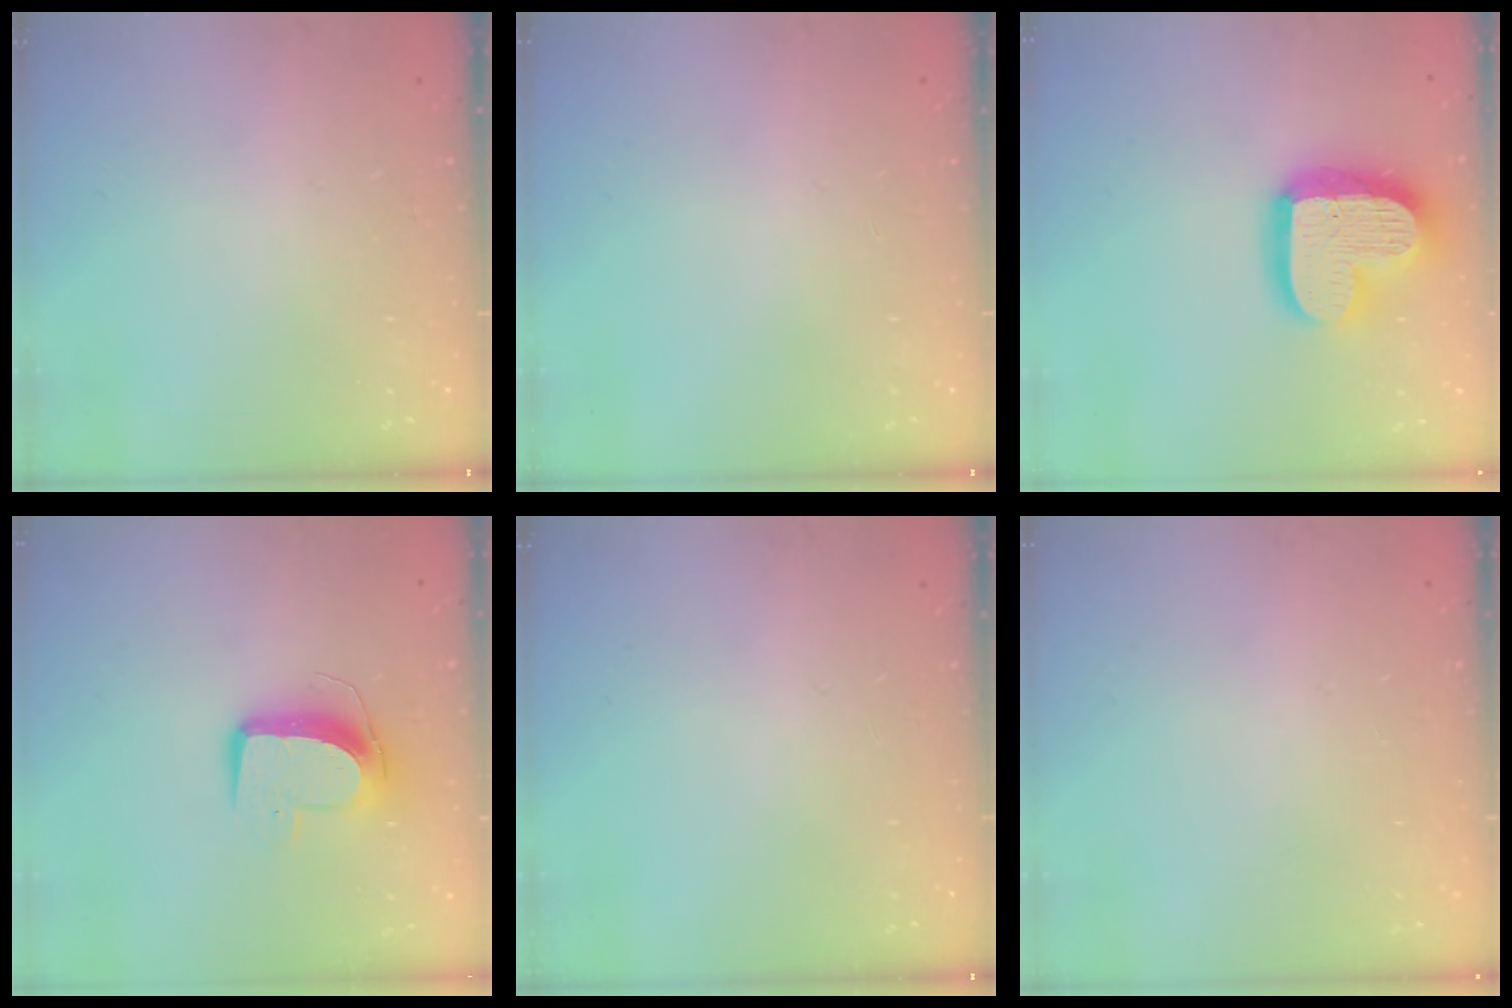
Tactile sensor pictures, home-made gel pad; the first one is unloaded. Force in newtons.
{"total": 0.0}
{"total": 19.0, "press": 19.0, "slide": 1.6}
{"total": 10.0, "press": 10.0, "slide": 0.3}
{"total": 0.0}
{"total": 0.0}